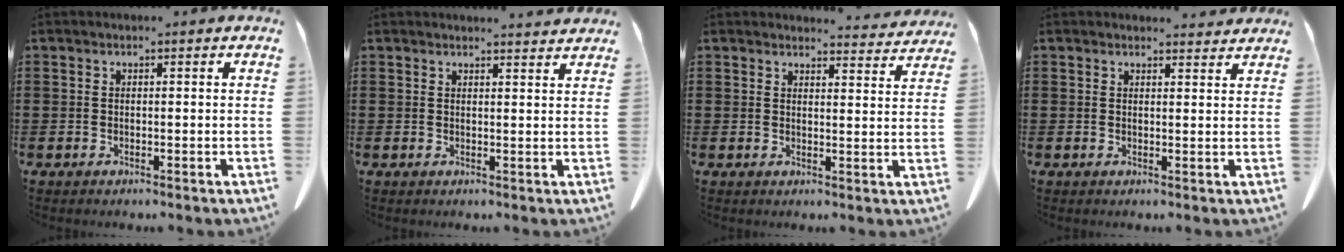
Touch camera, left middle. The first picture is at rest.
{"total": 2.2, "force": [2.2, -0.1, 0.3], "torque": [-0.011, -0.005, 0.041]}
{"total": 3.7, "force": [3.7, 0.0, 0.5], "torque": [-0.012, -0.018, 0.066]}
{"total": 2.2, "force": [2.1, 0.3, 0.3], "torque": [-0.004, -0.005, 0.039]}